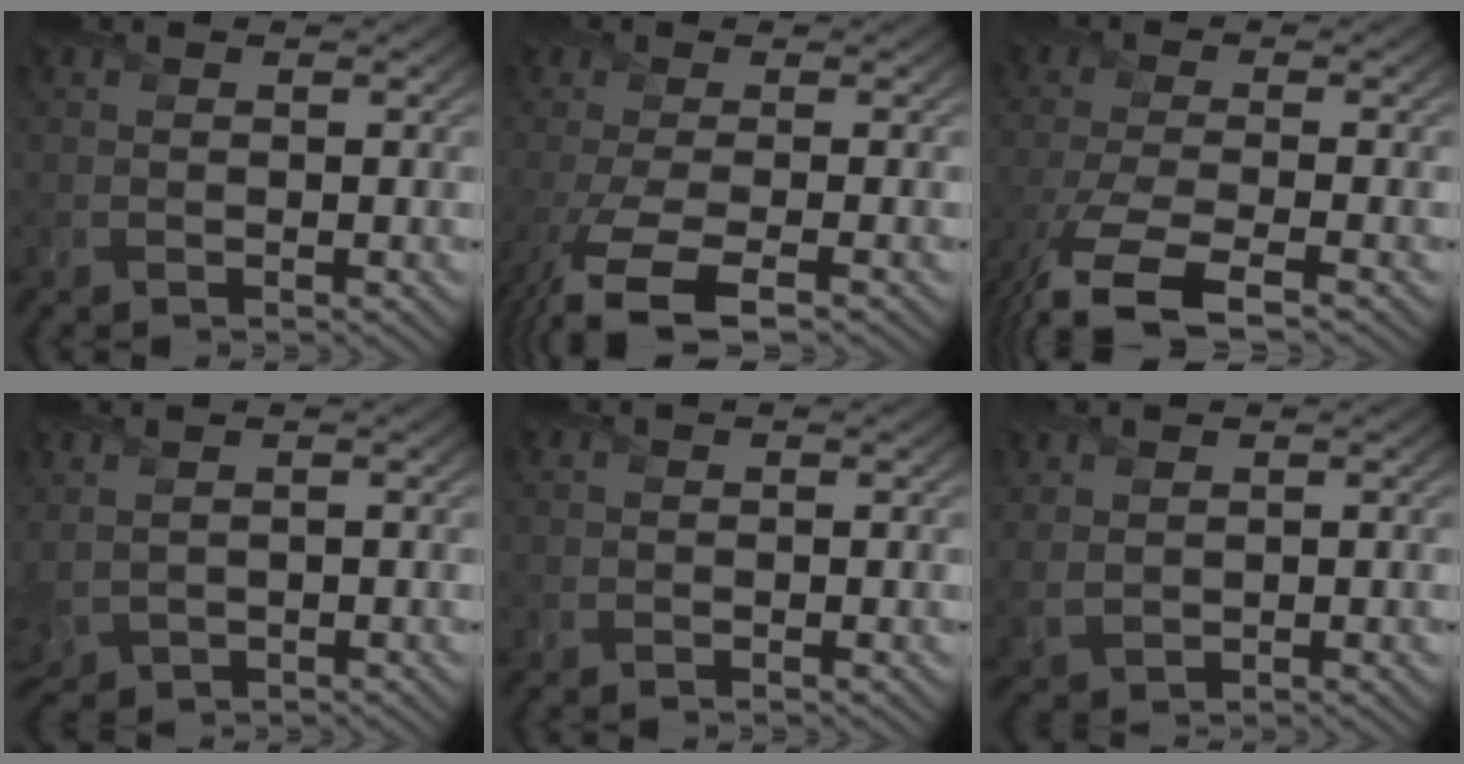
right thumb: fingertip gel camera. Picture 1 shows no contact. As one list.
[{"total": 6.7, "force": [-3.5, 1.9, 5.3], "torque": [-0.097, -0.010, -0.076]}, {"total": 7.8, "force": [-4.7, 2.3, 5.8], "torque": [-0.116, -0.014, -0.099]}, {"total": 3.3, "force": [0.3, 2.1, 2.5], "torque": [-0.070, -0.003, 0.019]}, {"total": 0.0}, {"total": 2.6, "force": [1.0, 1.5, 1.8], "torque": [-0.050, 0.002, 0.027]}]